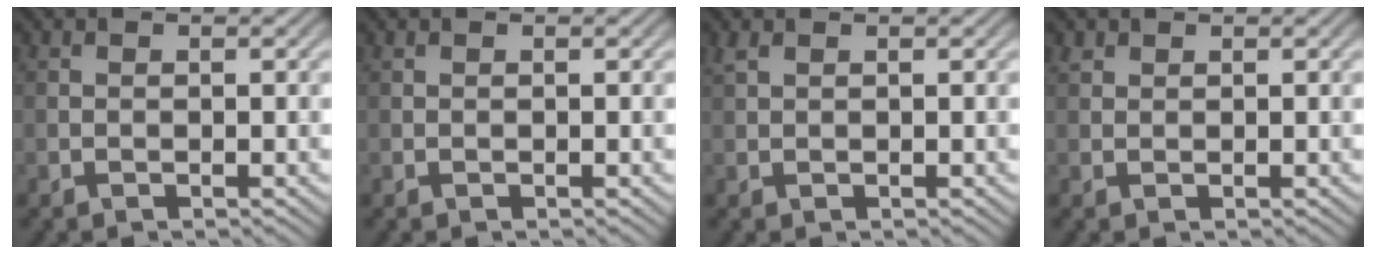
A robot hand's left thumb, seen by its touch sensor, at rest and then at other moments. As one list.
[{"total": 0.0}, {"total": 1.3, "force": [1.0, 0.5, 0.7], "torque": [-0.023, 0.006, 0.024]}, {"total": 0.9, "force": [0.8, 0.5, 0.2], "torque": [-0.005, 0.001, 0.018]}]